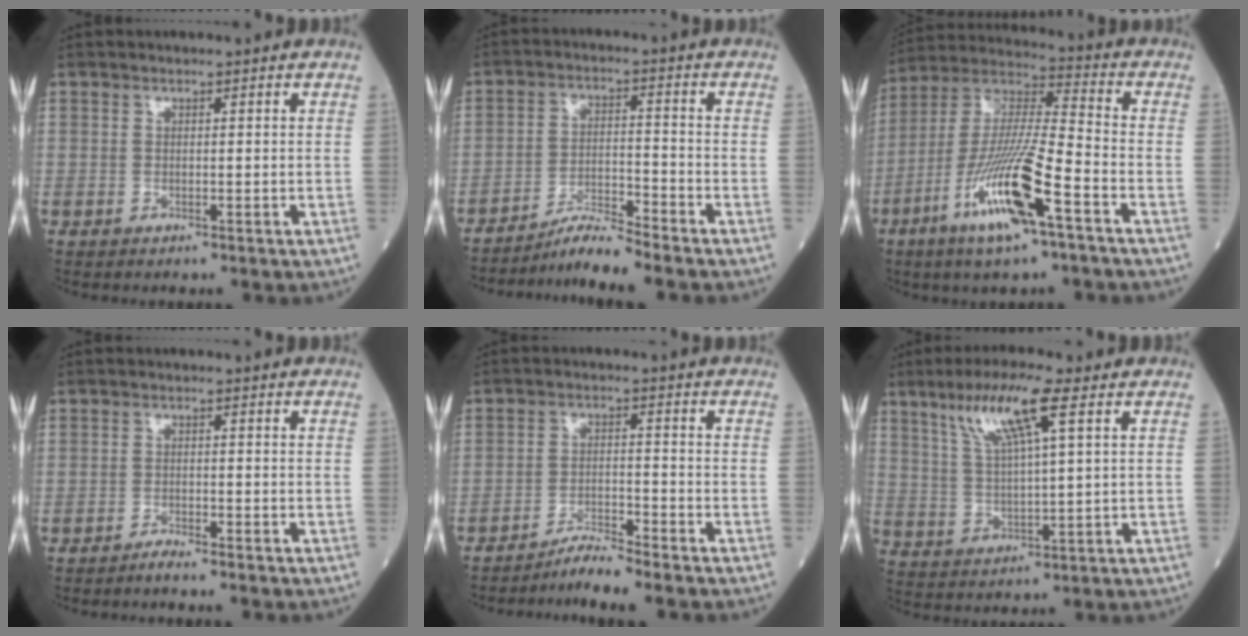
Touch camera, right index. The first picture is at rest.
{"total": 5.8, "force": [-5.4, -1.5, 1.5], "torque": [-0.028, -0.017, -0.099]}
{"total": 16.2, "force": [-7.6, 1.3, 14.2], "torque": [-0.289, -0.019, -0.141]}
{"total": 1.6, "force": [-1.5, -0.3, 0.5], "torque": [-0.011, -0.001, -0.030]}
{"total": 4.3, "force": [-4.0, -1.4, 0.8], "torque": [-0.016, -0.018, -0.075]}
{"total": 9.8, "force": [5.1, 0.7, 8.4], "torque": [-0.166, 0.011, 0.097]}